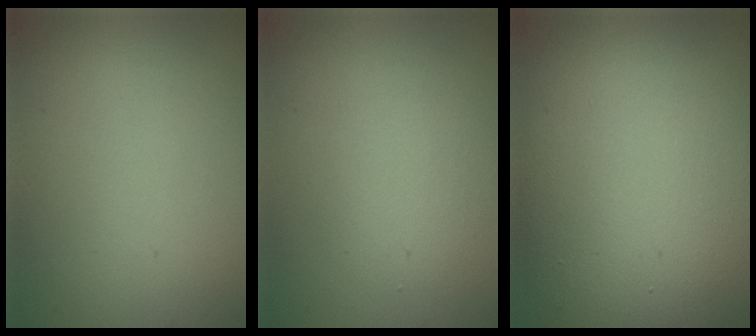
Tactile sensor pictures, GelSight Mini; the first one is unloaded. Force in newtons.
{"total": 2.6, "press": 2.6, "slide": 0.1}
{"total": 16.5, "press": 16.5, "slide": 0.9}